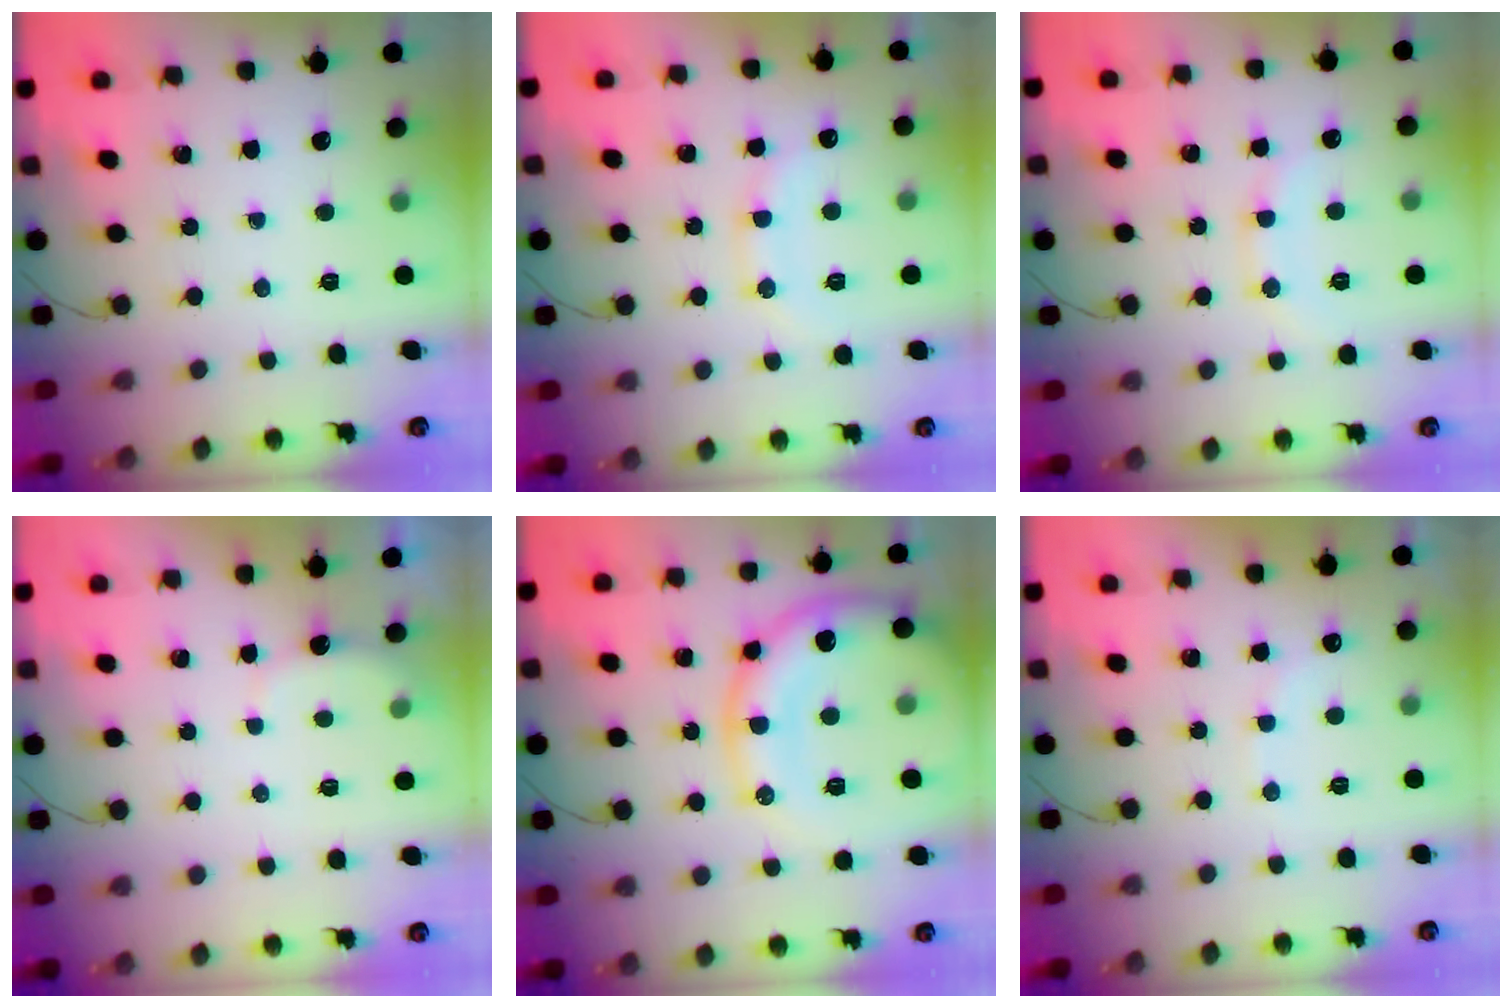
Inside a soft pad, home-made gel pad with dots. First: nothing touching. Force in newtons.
{"total": 11.1, "press": 11.1, "slide": 1.0}
{"total": 8.1, "press": 8.0, "slide": 1.3}
{"total": 3.0, "press": 2.9, "slide": 0.8}
{"total": 18.5, "press": 18.4, "slide": 1.5}
{"total": 6.8, "press": 6.7, "slide": 1.3}